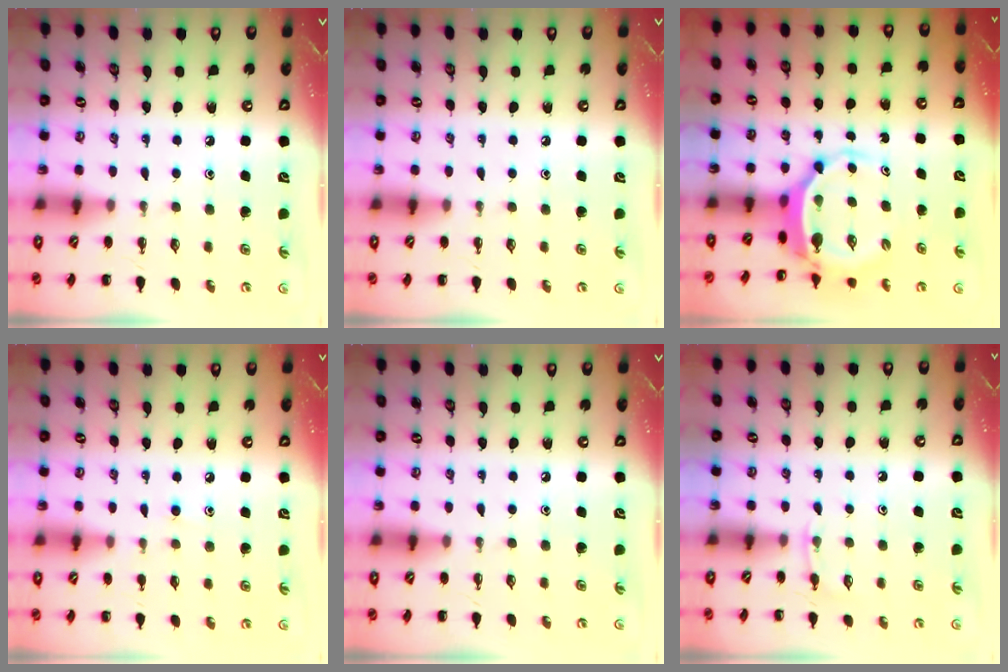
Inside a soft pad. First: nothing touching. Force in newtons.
{"total": 0.0}
{"total": 5.1, "press": 5.0, "slide": 1.2}
{"total": 6.2, "press": 5.7, "slide": 2.4}
{"total": 0.0}
{"total": 3.3, "press": 3.1, "slide": 1.2}